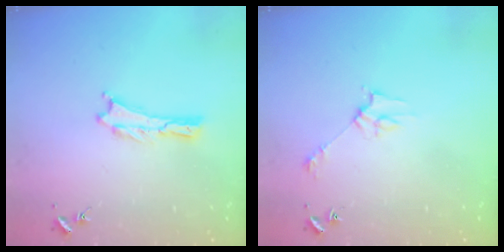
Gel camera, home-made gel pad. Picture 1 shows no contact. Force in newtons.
{"total": 2.8, "press": 2.8, "slide": 0.2}